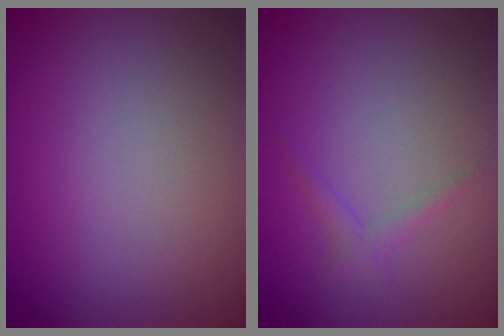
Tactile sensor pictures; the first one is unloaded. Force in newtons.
{"total": 1.1, "press": 1.1, "slide": 0.0}